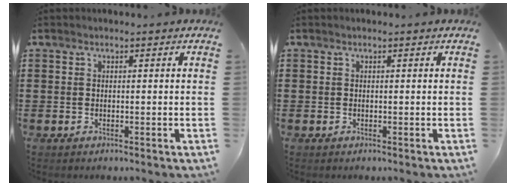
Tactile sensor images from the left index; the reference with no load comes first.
{"total": 0.0}